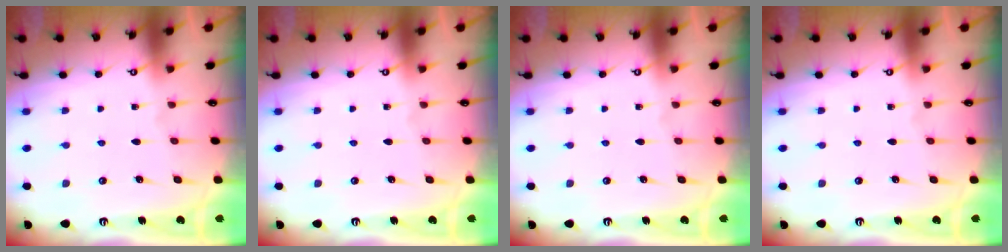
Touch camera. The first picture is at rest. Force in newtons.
{"total": 0.0}
{"total": 0.0}
{"total": 0.0}